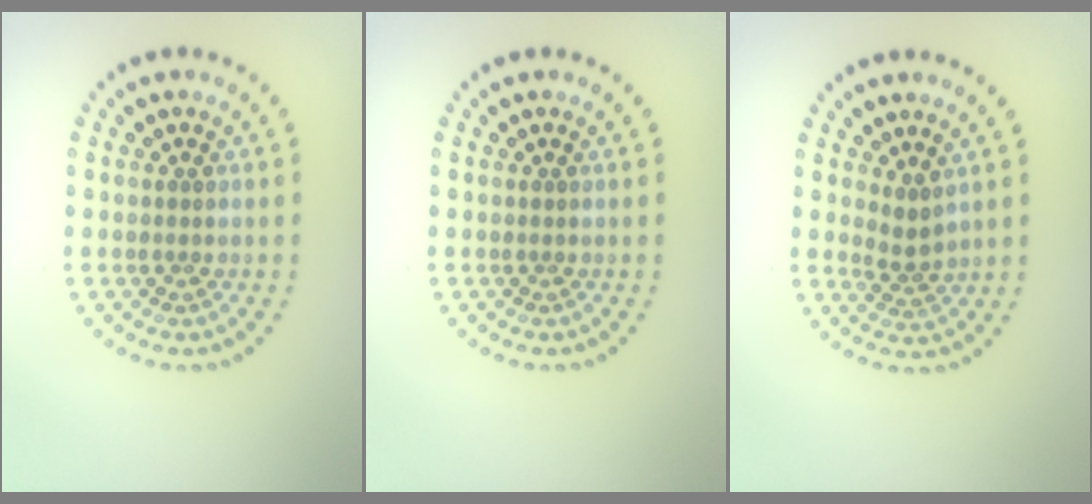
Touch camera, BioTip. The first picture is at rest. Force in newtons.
{"total": 0.0}
{"total": 2.1, "press": 1.4, "slide": 1.5}